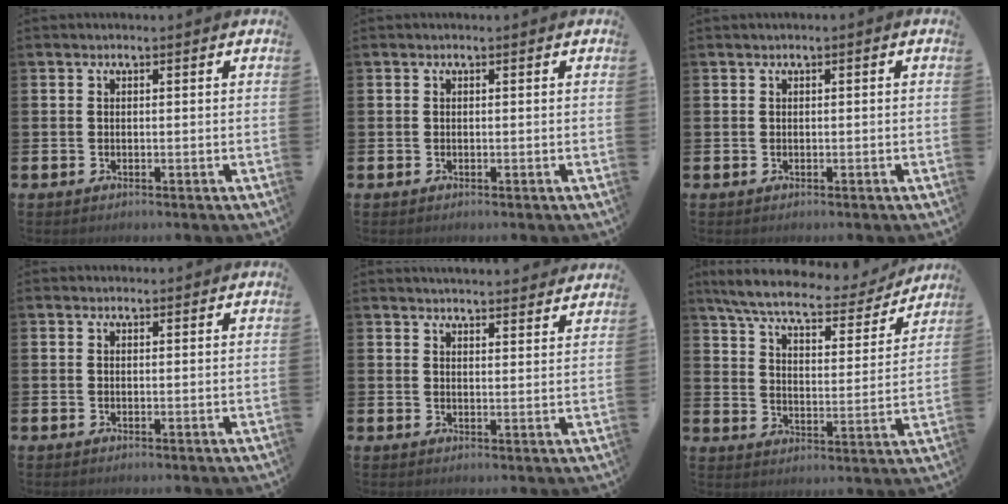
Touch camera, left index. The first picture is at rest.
{"total": 0.0}
{"total": 0.0}
{"total": 0.5, "force": [0.5, 0.1, 0.1], "torque": [0.012, -0.004, 0.006]}
{"total": 4.0, "force": [4.0, 0.0, 0.0], "torque": [-0.002, -0.027, 0.071]}
{"total": 7.8, "force": [7.1, 1.1, 3.2], "torque": [-0.091, -0.045, 0.118]}